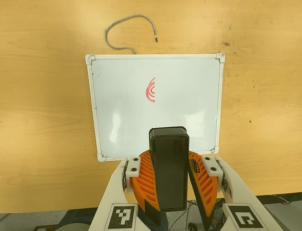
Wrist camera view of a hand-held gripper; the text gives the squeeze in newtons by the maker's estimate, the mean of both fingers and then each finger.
{"total": 10.9, "left": 11.2, "right": 10.6}